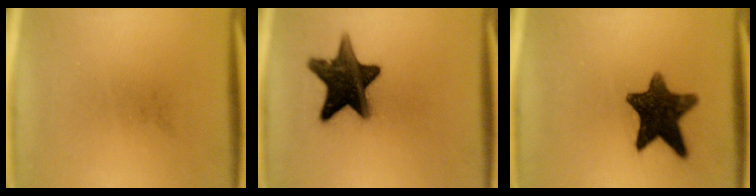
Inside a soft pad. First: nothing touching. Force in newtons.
{"total": 15.0}
{"total": 12.2}